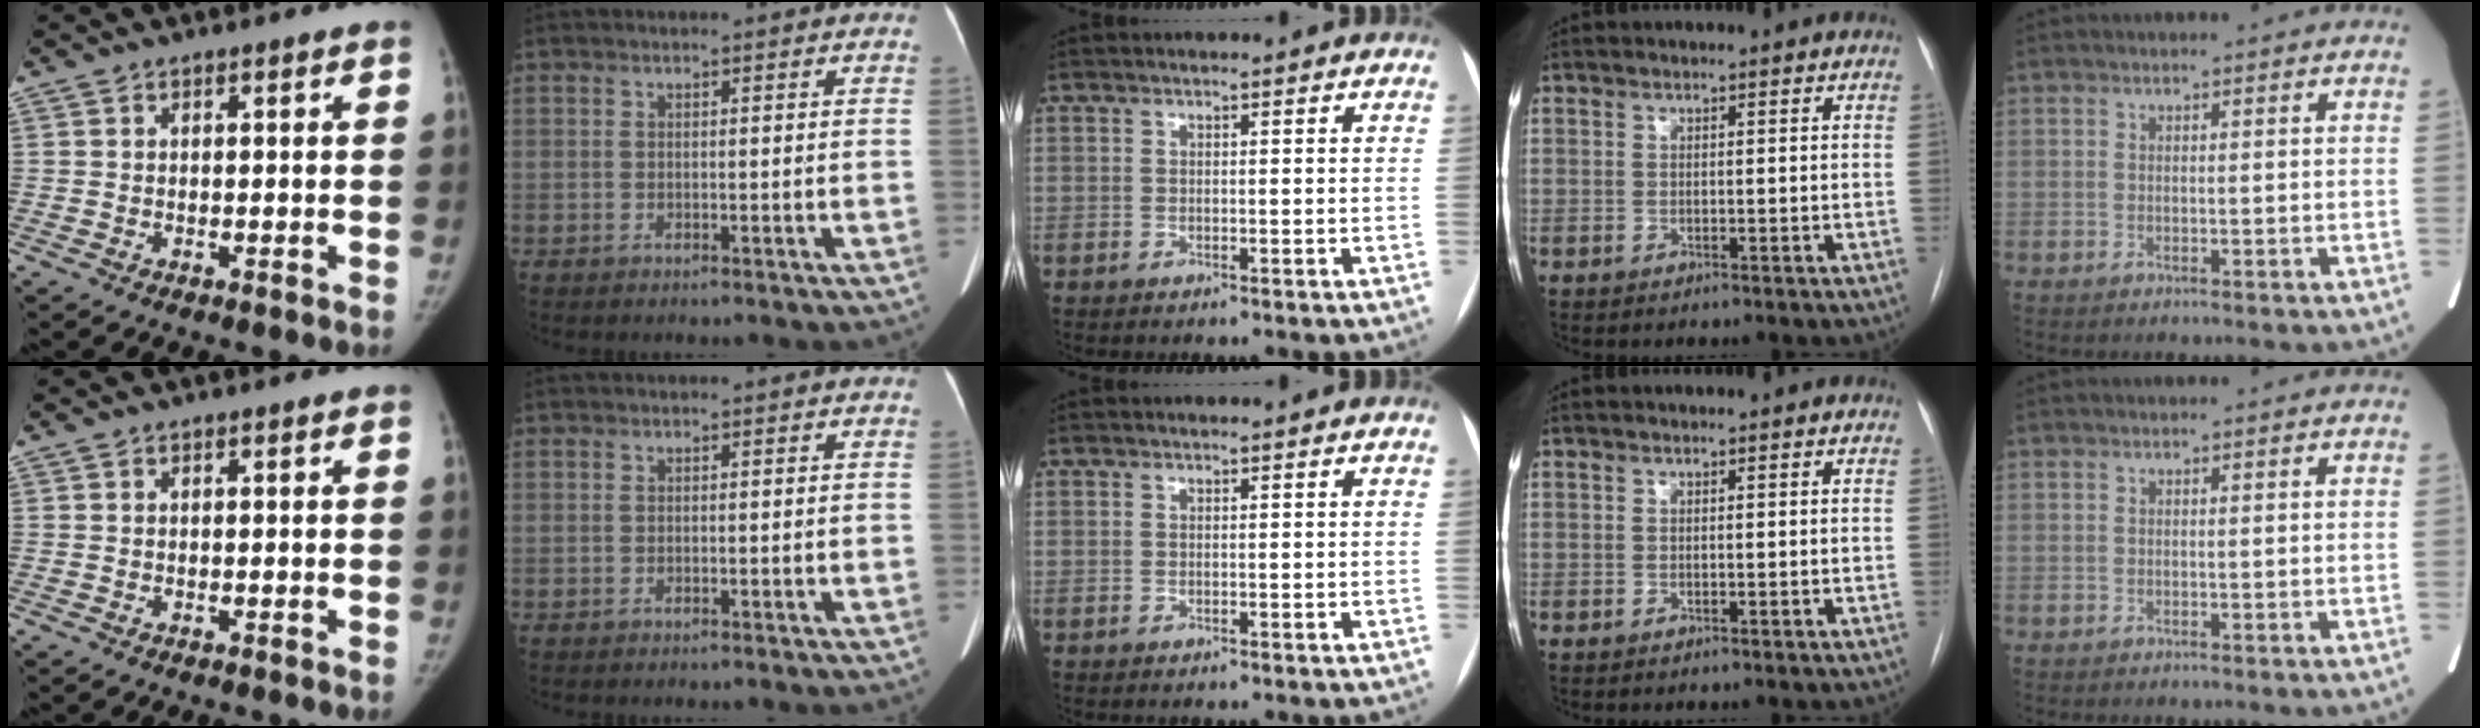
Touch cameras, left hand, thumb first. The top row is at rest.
{}